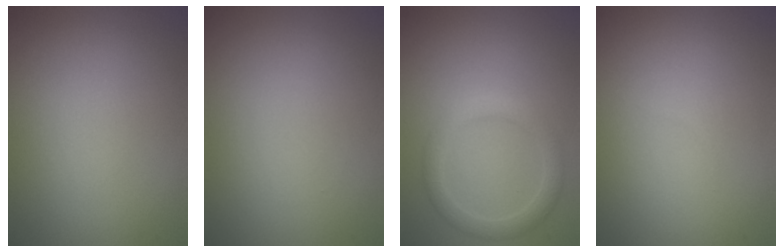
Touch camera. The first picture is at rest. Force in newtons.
{"total": 0.0}
{"total": 2.4, "press": 2.4, "slide": 0.1}
{"total": 0.0}